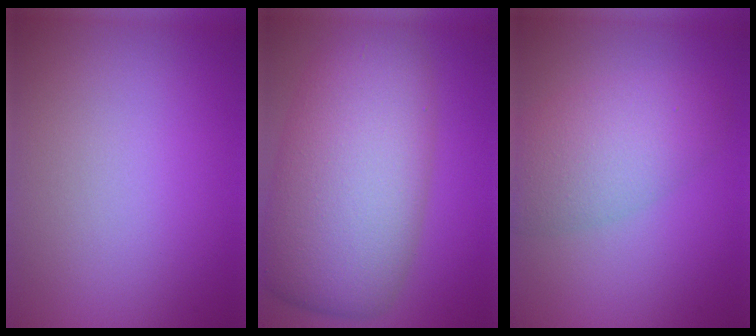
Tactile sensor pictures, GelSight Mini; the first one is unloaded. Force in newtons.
{"total": 10.1, "press": 10.0, "slide": 0.7}
{"total": 5.1, "press": 5.1, "slide": 0.2}